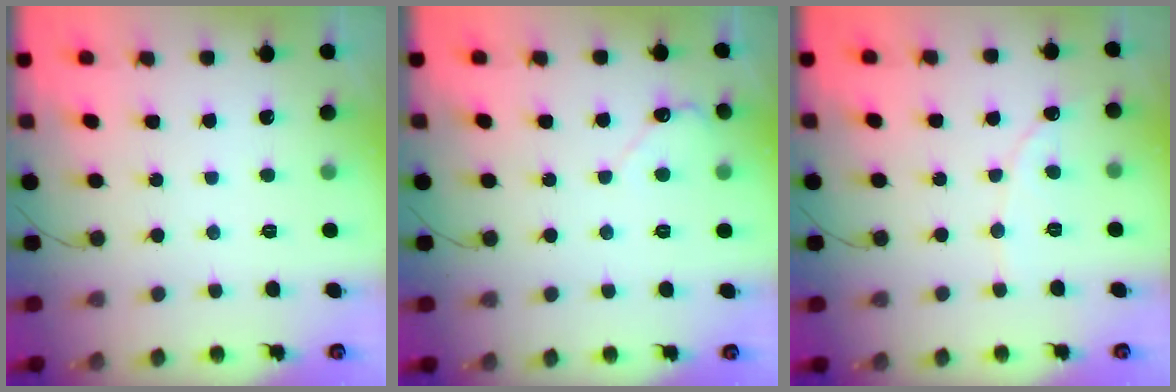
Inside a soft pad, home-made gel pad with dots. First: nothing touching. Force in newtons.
{"total": 2.8, "press": 2.7, "slide": 0.3}
{"total": 2.2, "press": 2.2, "slide": 0.2}